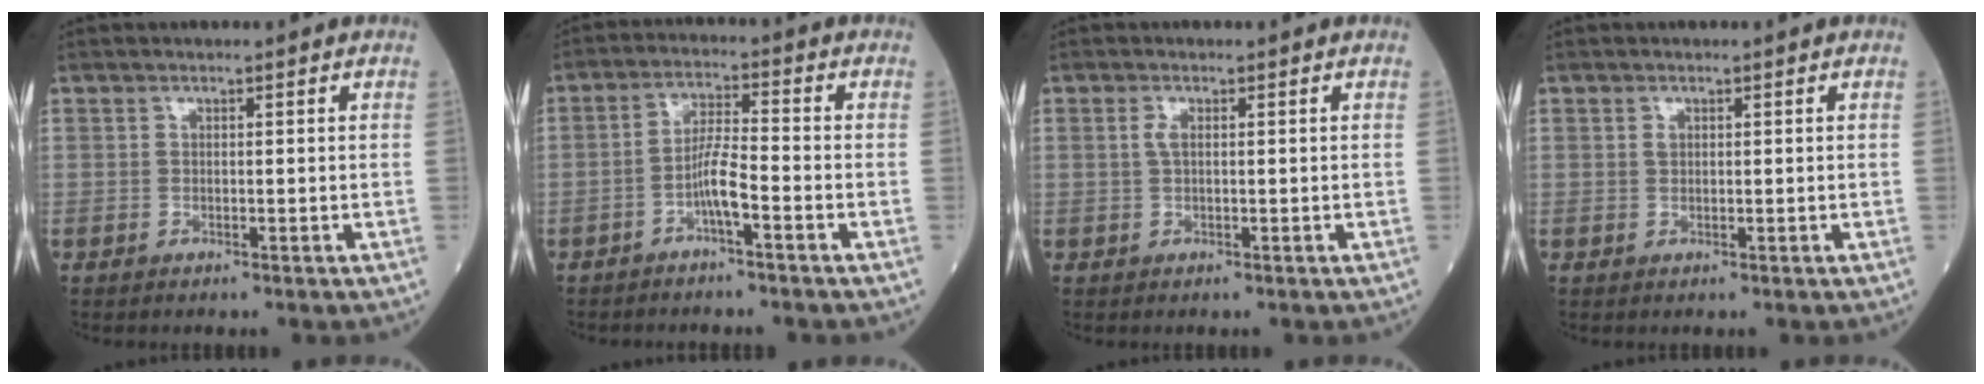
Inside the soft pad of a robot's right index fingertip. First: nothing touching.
{"total": 4.7, "force": [-2.4, 0.1, 4.0], "torque": [-0.078, 0.009, -0.047]}
{"total": 1.2, "force": [0.3, 0.4, 1.1], "torque": [-0.028, 0.000, 0.003]}
{"total": 0.7, "force": [0.3, 0.5, 0.4], "torque": [-0.008, 0.000, 0.005]}